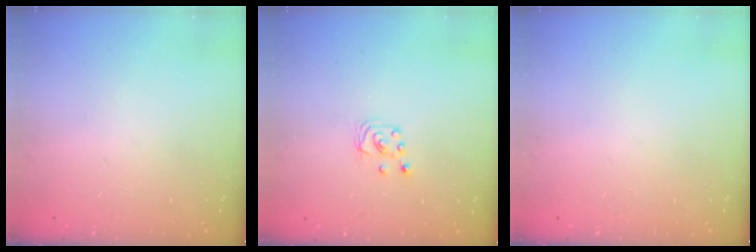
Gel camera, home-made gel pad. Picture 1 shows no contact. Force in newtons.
{"total": 3.2, "press": 3.2, "slide": 0.2}
{"total": 0.0}